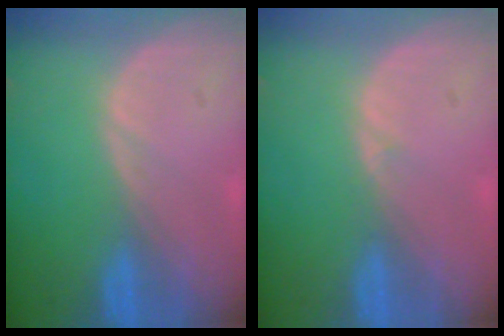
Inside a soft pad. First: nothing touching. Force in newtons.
{"total": 0.6, "press": 0.2, "slide": 0.5}